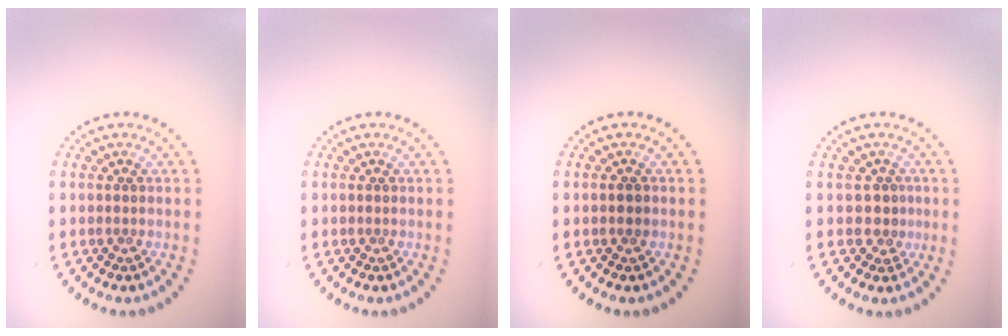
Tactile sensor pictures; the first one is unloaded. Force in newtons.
{"total": 0.0}
{"total": 0.7, "press": 0.7, "slide": 0.0}
{"total": 1.7, "press": 1.4, "slide": 1.0}